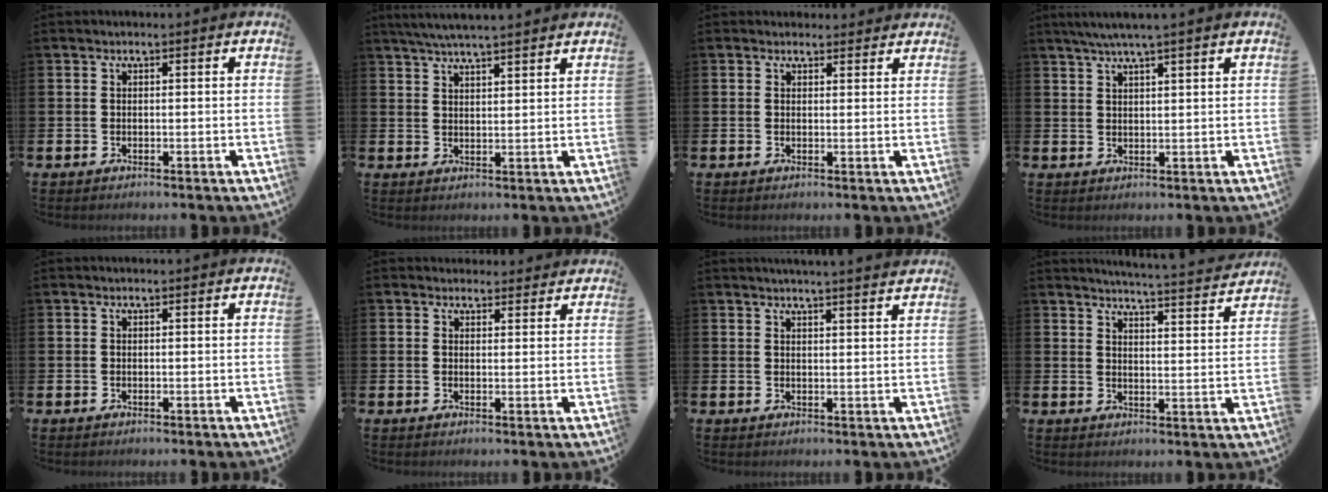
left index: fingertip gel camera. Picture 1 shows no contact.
{"total": 4.8, "force": [4.5, 0.0, 1.5], "torque": [-0.038, -0.013, 0.081]}
{"total": 1.7, "force": [1.6, 0.7, -0.1], "torque": [0.009, -0.003, 0.027]}
{"total": 3.7, "force": [3.2, -0.5, 1.8], "torque": [-0.046, -0.001, 0.058]}
{"total": 0.0}
{"total": 2.4, "force": [2.2, 0.8, -0.1], "torque": [0.009, -0.010, 0.039]}
{"total": 3.2, "force": [3.1, -0.5, 0.2], "torque": [0.006, -0.023, 0.054]}
{"total": 4.9, "force": [4.8, -0.6, 0.7], "torque": [-0.021, -0.038, 0.081]}